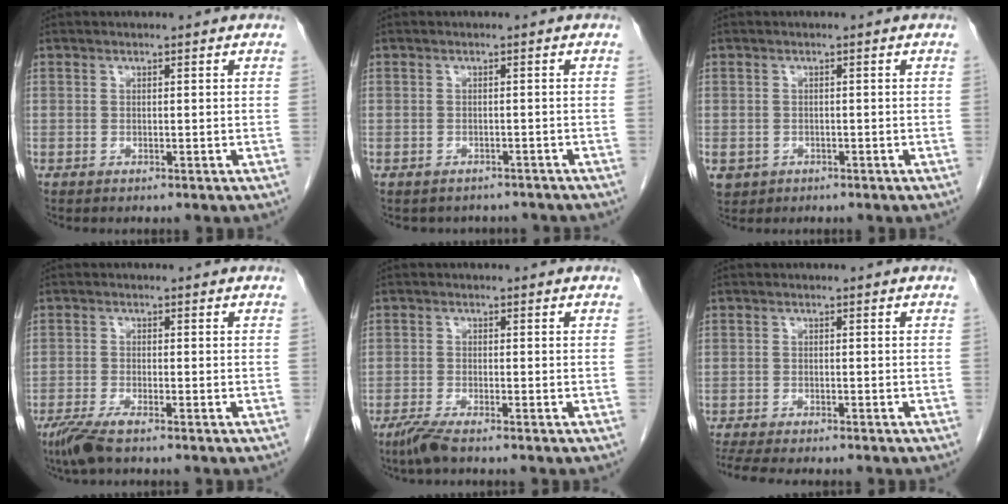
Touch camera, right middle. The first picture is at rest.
{"total": 4.5, "force": [-4.0, 2.1, 0.3], "torque": [-0.002, 0.009, -0.045]}
{"total": 4.0, "force": [-1.8, 3.4, 1.0], "torque": [-0.020, 0.000, -0.023]}
{"total": 4.2, "force": [-3.0, 0.4, 2.8], "torque": [-0.060, -0.011, -0.059]}
{"total": 3.0, "force": [-2.3, 0.1, 1.9], "torque": [-0.046, -0.008, -0.049]}
{"total": 8.2, "force": [-7.0, 1.5, 4.0], "torque": [-0.061, -0.009, -0.106]}